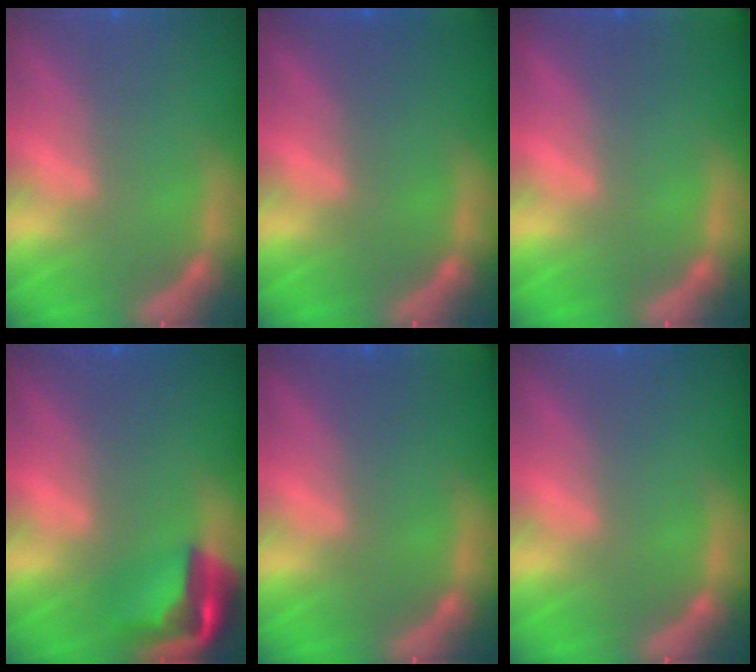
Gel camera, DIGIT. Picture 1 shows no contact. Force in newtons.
{"total": 1.4}
{"total": 6.0}
{"total": 5.5}
{"total": 3.5}
{"total": 0.0}